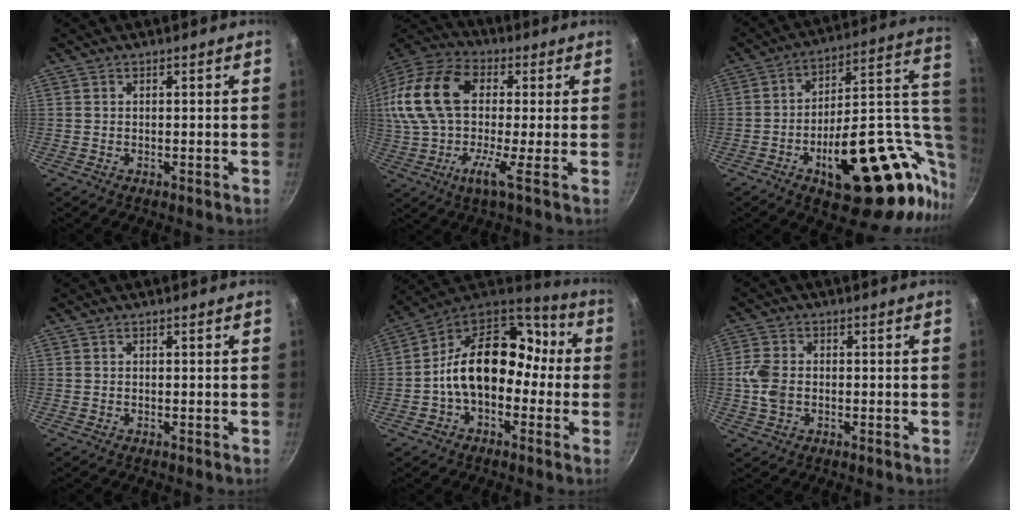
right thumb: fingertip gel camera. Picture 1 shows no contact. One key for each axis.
{"total": 21.2, "fx": 2.1, "fy": 10.5, "fz": 18.3, "tx": -0.375, "ty": 0.032, "tz": 0.007}
{"total": 29.0, "fx": -5.2, "fy": 14.0, "fz": 24.8, "tx": -0.293, "ty": 0.028, "tz": -0.057}
{"total": 0.0}
{"total": 19.0, "fx": -1.4, "fy": 13.3, "fz": 13.5, "tx": -0.180, "ty": 0.064, "tz": -0.039}
{"total": 5.7, "fx": -0.4, "fy": 4.1, "fz": 3.9, "tx": -0.082, "ty": 0.004, "tz": -0.011}